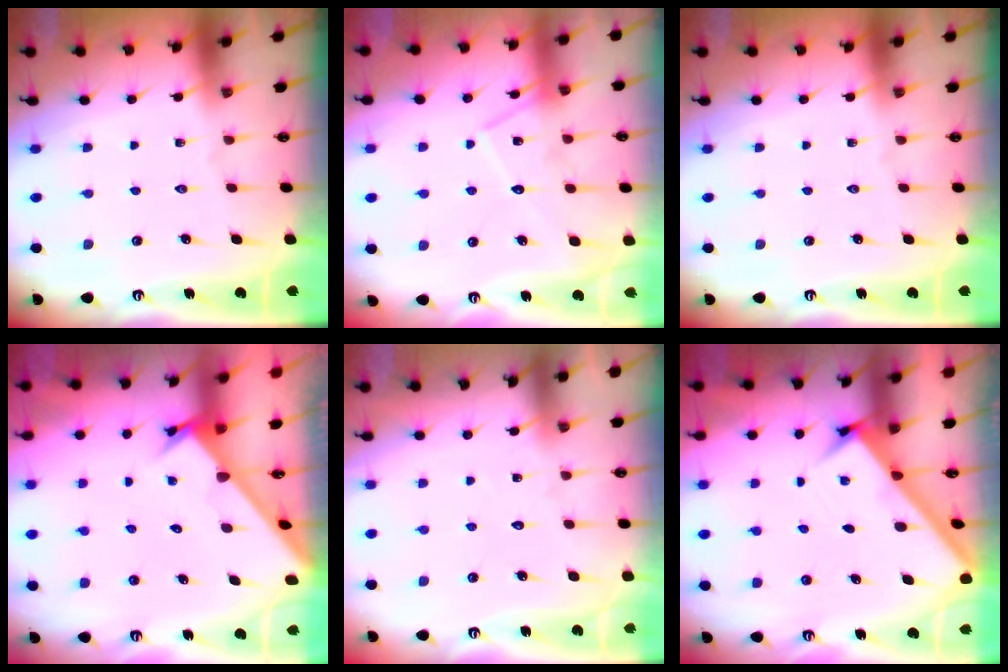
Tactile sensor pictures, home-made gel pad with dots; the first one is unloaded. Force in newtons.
{"total": 13.2, "press": 13.2, "slide": 0.9}
{"total": 0.0}
{"total": 2.6, "press": 2.6, "slide": 0.3}
{"total": 5.7, "press": 5.7, "slide": 0.6}
{"total": 2.8, "press": 2.8, "slide": 0.3}